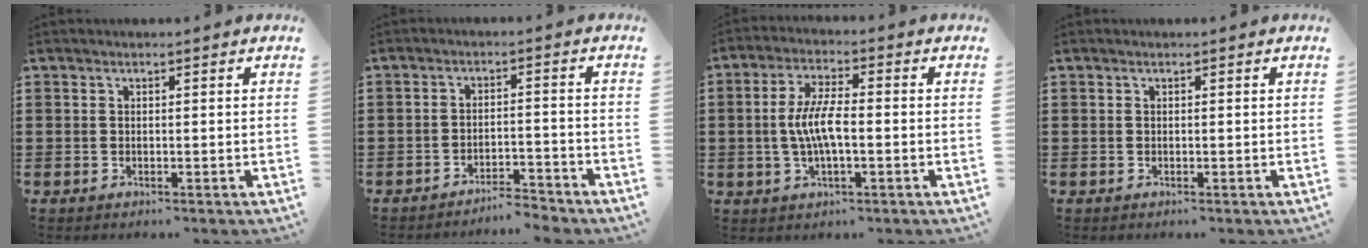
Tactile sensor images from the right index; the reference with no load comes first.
{"total": 3.8, "force": [-3.8, -0.2, 0.4], "torque": [-0.012, -0.001, -0.080]}
{"total": 6.5, "force": [-0.7, 1.9, 6.2], "torque": [-0.137, -0.004, -0.023]}
{"total": 0.0}